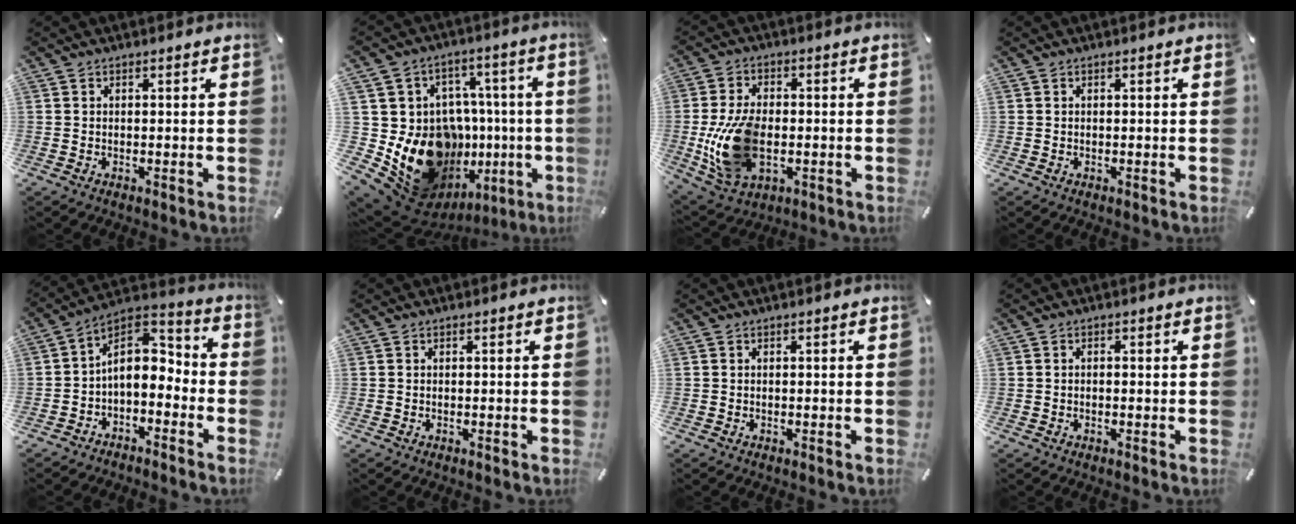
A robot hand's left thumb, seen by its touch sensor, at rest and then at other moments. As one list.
[{"total": 21.0, "force": [-6.3, 15.7, 12.5], "torque": [-0.207, 0.003, -0.063]}, {"total": 15.1, "force": [-2.6, 9.6, 11.4], "torque": [-0.245, -0.003, -0.046]}, {"total": 0.0}, {"total": 9.3, "force": [-0.3, 7.0, 6.1], "torque": [-0.093, -0.002, -0.003]}, {"total": 0.0}, {"total": 0.0}, {"total": 0.7, "force": [-0.2, 0.3, 0.6], "torque": [-0.011, 0.000, -0.004]}]